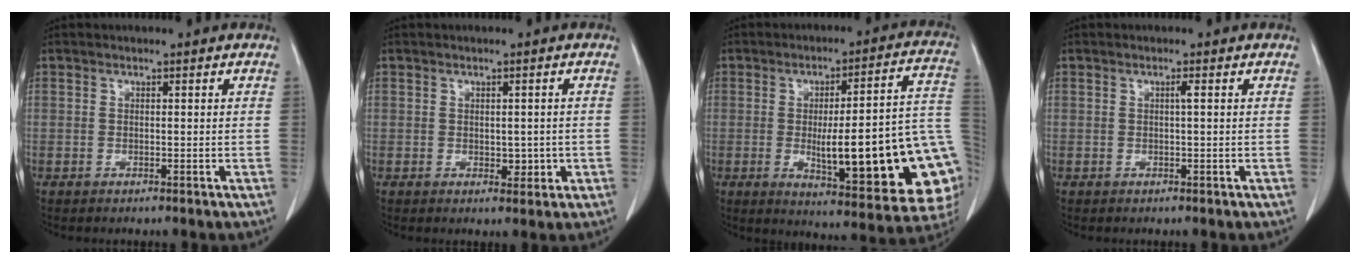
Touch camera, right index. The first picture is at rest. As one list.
[{"total": 2.4, "force": [-0.3, 1.5, 1.9], "torque": [-0.019, 0.000, 0.003]}, {"total": 24.3, "force": [-4.0, 4.2, 23.6], "torque": [-0.227, 0.011, -0.039]}, {"total": 0.7, "force": [0.1, -0.1, 0.7], "torque": [-0.012, 0.001, 0.003]}]